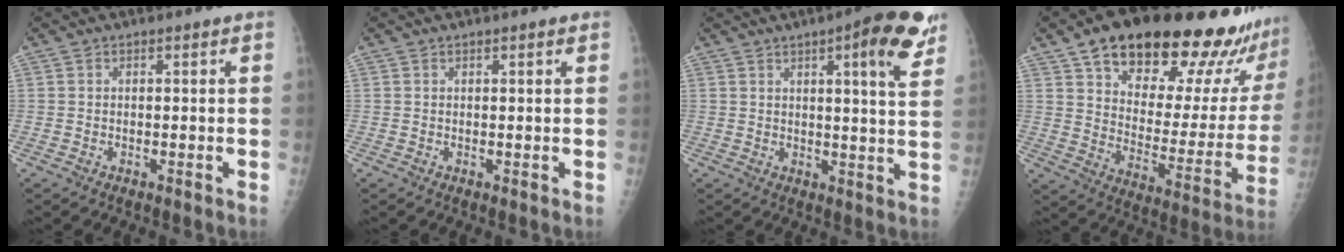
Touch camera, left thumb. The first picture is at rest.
{"total": 0.7, "force": [0.4, 0.0, 0.5], "torque": [-0.007, 0.000, 0.006]}
{"total": 11.8, "force": [6.4, 2.2, 9.7], "torque": [-0.109, -0.027, 0.076]}
{"total": 29.0, "force": [21.1, 9.5, 17.4], "torque": [-0.220, -0.072, 0.301]}